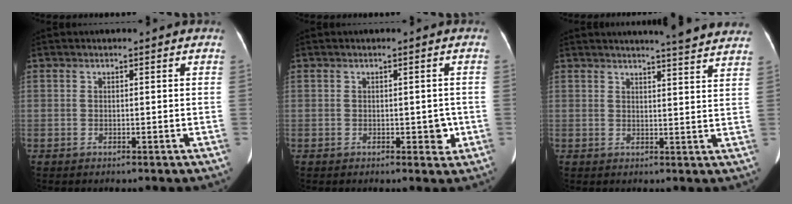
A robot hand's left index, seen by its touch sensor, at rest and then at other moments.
{"total": 2.4, "force": [-0.6, 1.4, 1.8], "torque": [-0.017, 0.002, -0.004]}
{"total": 10.1, "force": [9.5, -0.3, 3.5], "torque": [-0.043, -0.014, 0.095]}